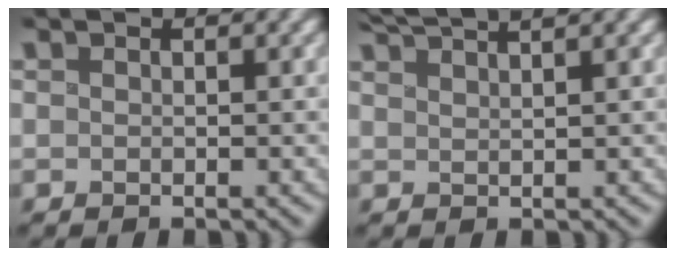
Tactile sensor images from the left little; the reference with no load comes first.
{"total": 3.5, "force": [3.2, -0.3, 1.3], "torque": [-0.031, 0.017, 0.058]}